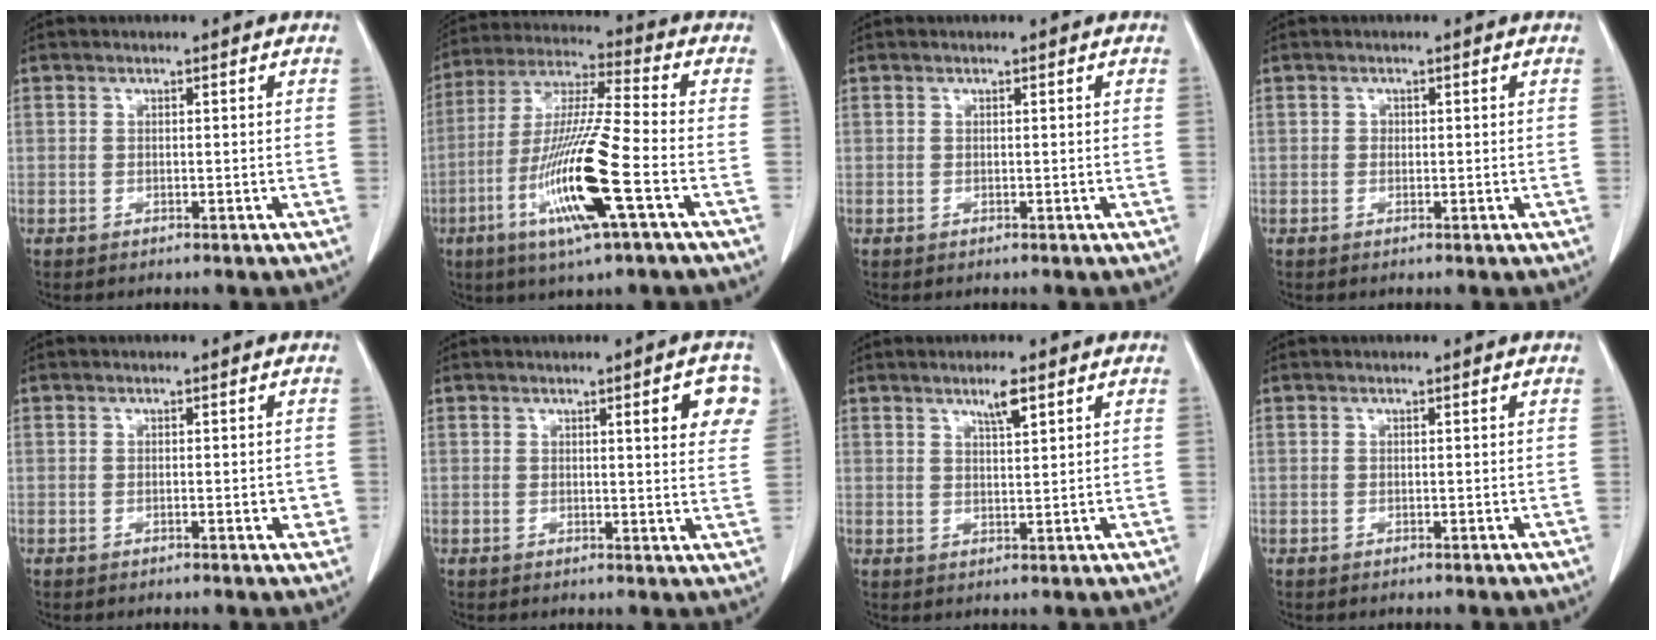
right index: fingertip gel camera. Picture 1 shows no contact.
{"total": 16.0, "force": [-5.6, 0.2, 15.0], "torque": [-0.306, -0.020, -0.109]}
{"total": 0.0}
{"total": 0.6, "force": [0.0, 0.5, 0.2], "torque": [0.001, 0.003, 0.001]}
{"total": 1.7, "force": [-0.3, 0.6, 1.6], "torque": [-0.019, 0.000, -0.003]}
{"total": 6.4, "force": [2.7, 1.0, 5.7], "torque": [-0.060, -0.003, 0.026]}
{"total": 3.1, "force": [2.0, 0.2, 2.4], "torque": [-0.045, -0.002, 0.036]}
{"total": 0.0}